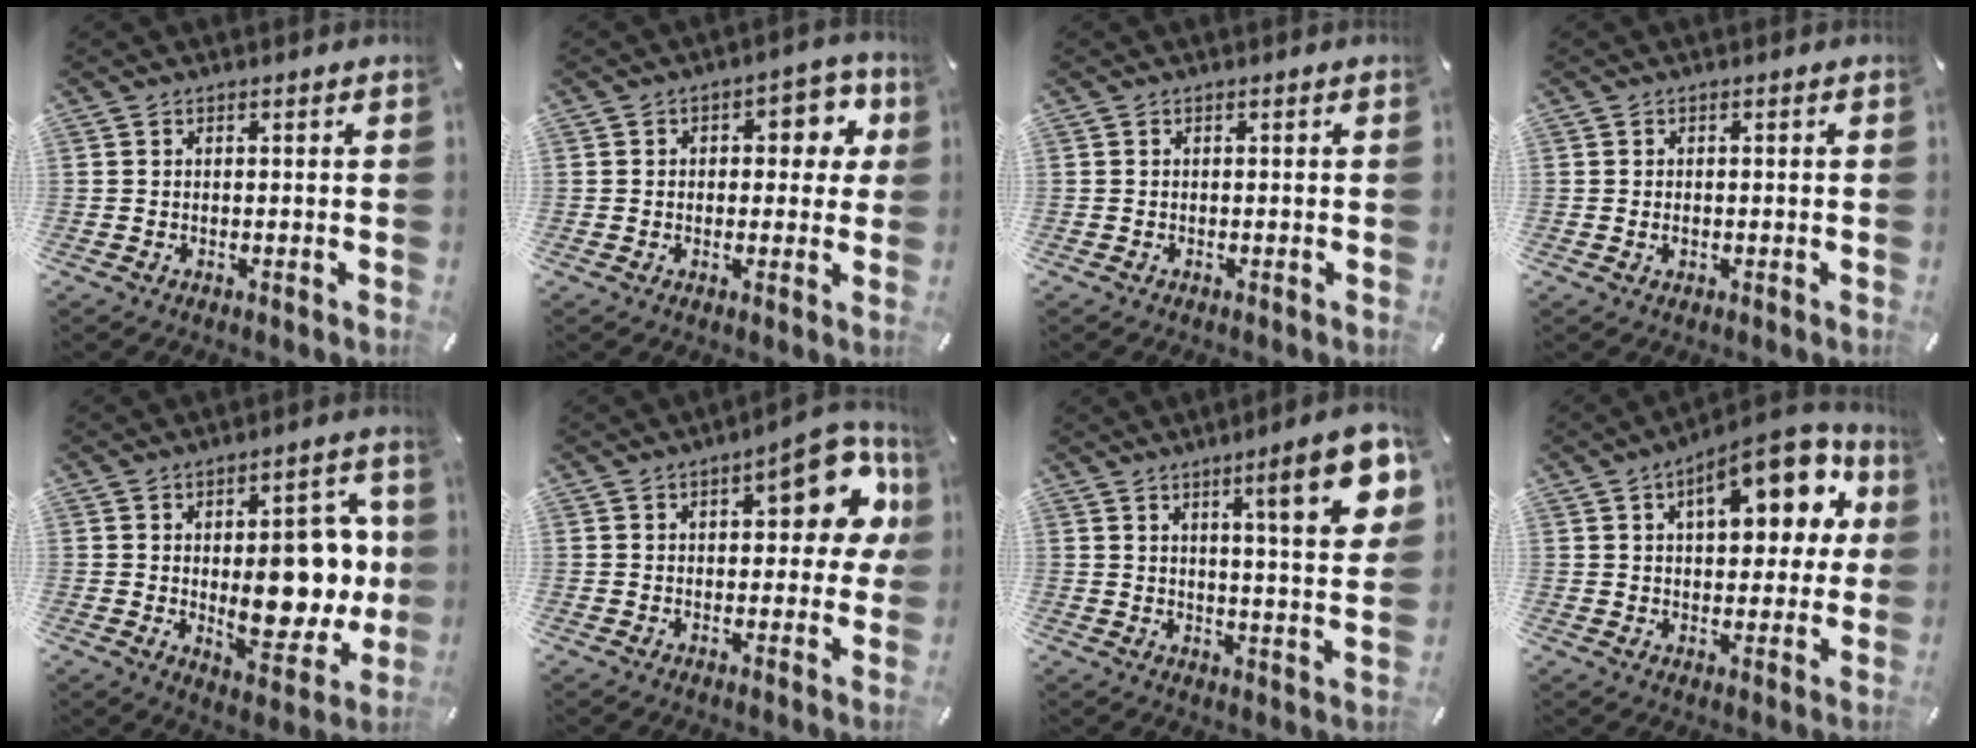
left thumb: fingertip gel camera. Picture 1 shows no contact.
{"total": 7.5, "force": [1.4, 4.8, 5.5], "torque": [-0.055, -0.006, 0.013]}
{"total": 0.0}
{"total": 1.2, "force": [-0.2, 0.7, 0.9], "torque": [-0.019, 0.002, -0.005]}
{"total": 18.9, "force": [0.5, 10.3, 15.9], "torque": [-0.195, -0.017, 0.014]}
{"total": 14.0, "force": [4.1, 6.3, 11.8], "torque": [-0.130, -0.018, 0.061]}
{"total": 15.6, "force": [7.2, 2.8, 13.6], "torque": [-0.191, -0.033, 0.101]}
{"total": 15.8, "force": [6.6, 8.0, 11.9], "torque": [-0.156, -0.021, 0.106]}